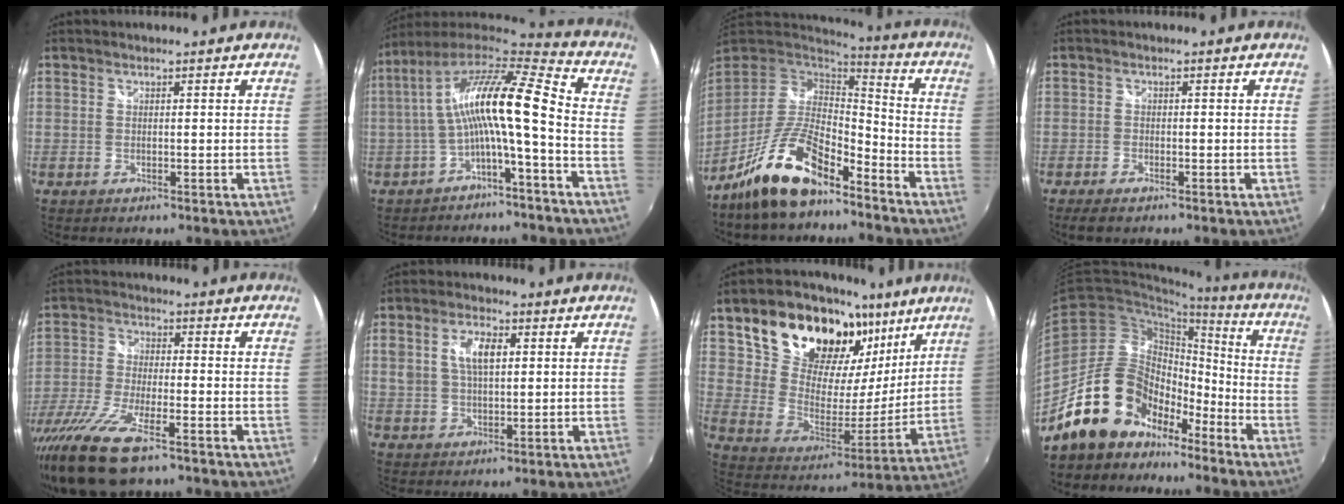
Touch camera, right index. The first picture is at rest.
{"total": 15.3, "force": [-1.1, 2.2, 15.1], "torque": [-0.280, 0.016, -0.024]}
{"total": 15.9, "force": [-11.2, 5.1, 10.1], "torque": [-0.211, -0.010, -0.207]}
{"total": 3.1, "force": [-2.3, 1.1, 1.7], "torque": [-0.044, -0.010, -0.043]}
{"total": 16.4, "force": [-11.2, 4.2, 11.3], "torque": [-0.242, -0.056, -0.214]}
{"total": 6.8, "force": [1.8, 3.6, 5.5], "torque": [-0.100, 0.010, 0.034]}
{"total": 25.1, "force": [14.7, 14.9, 13.9], "torque": [-0.246, 0.036, 0.262]}
{"total": 16.8, "force": [-12.2, 10.0, 5.9], "torque": [-0.123, 0.038, -0.203]}